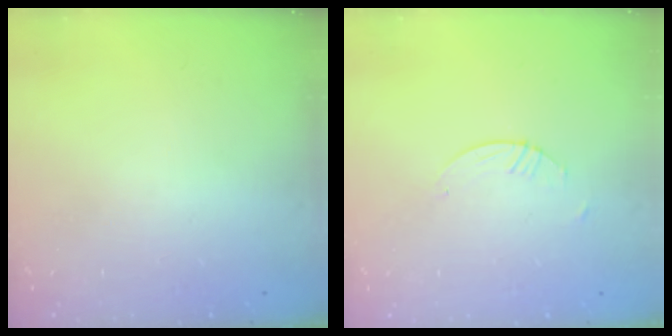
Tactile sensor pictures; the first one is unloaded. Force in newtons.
{"total": 0.8, "press": 0.8, "slide": 0.2}